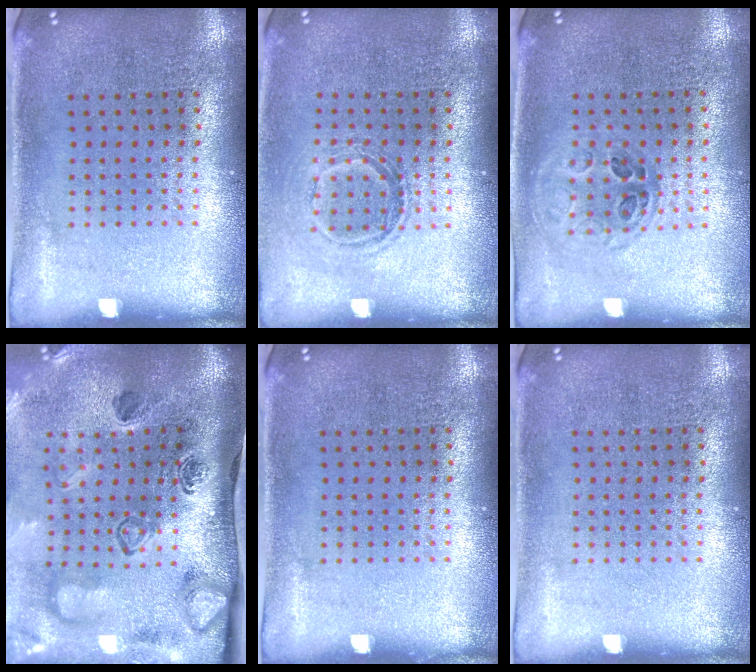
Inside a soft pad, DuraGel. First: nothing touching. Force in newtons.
{"total": 1.1, "press": 1.0, "slide": 0.6}
{"total": 0.9, "press": 0.9, "slide": 0.3}
{"total": 4.5, "press": 3.1, "slide": 3.3}
{"total": 0.0}
{"total": 0.0}